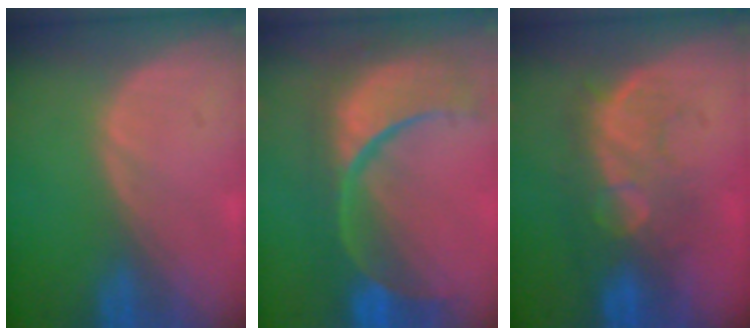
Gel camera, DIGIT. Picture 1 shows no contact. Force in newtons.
{"total": 13.7, "press": 10.8, "slide": 8.3}
{"total": 8.0, "press": 7.9, "slide": 1.6}